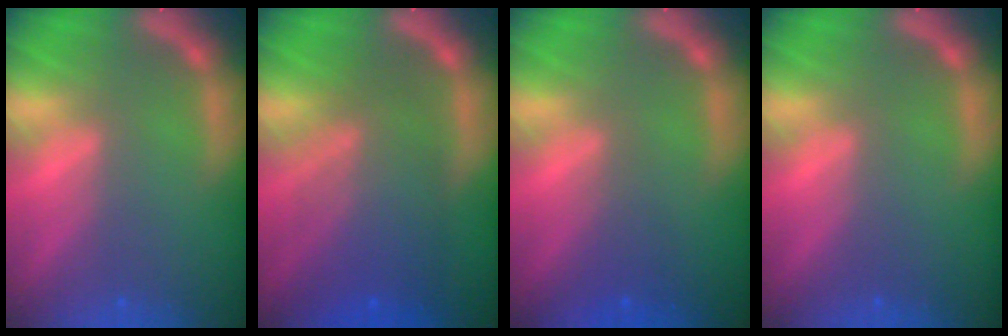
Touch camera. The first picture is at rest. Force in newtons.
{"total": 8.0}
{"total": 2.0}
{"total": 0.0}